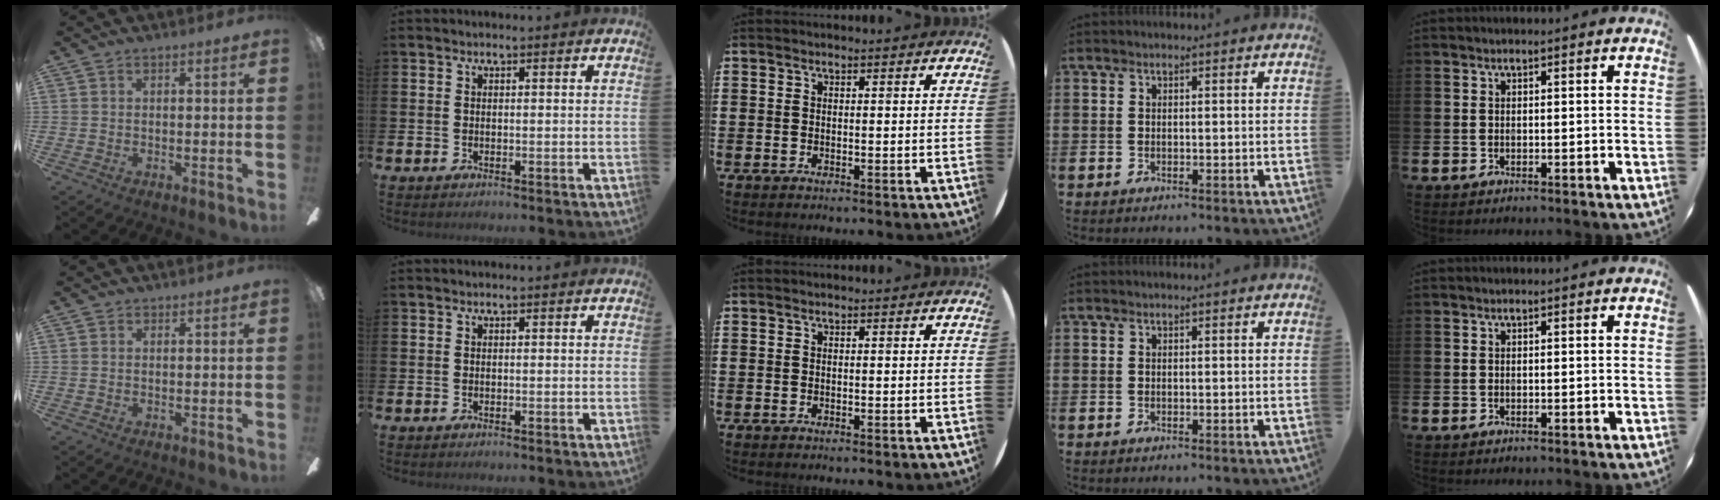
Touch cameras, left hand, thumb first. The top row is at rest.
{}